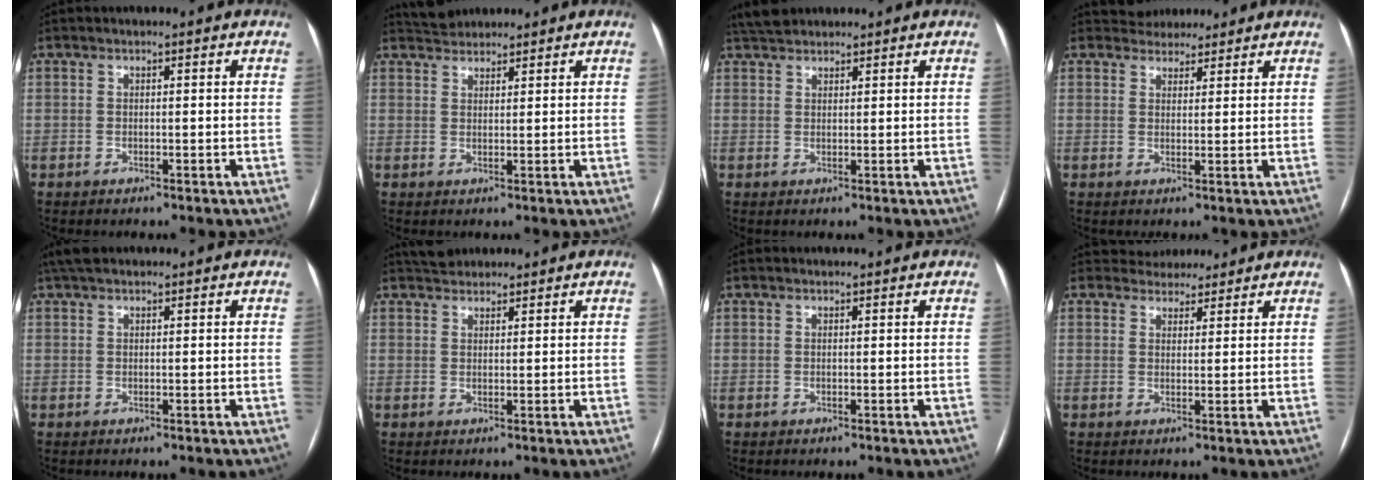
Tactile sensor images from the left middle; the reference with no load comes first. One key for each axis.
{"total": 3.0, "fx": 2.9, "fy": 0.8, "fz": -0.1, "tx": -0.005, "ty": 0.019, "tz": 0.053}
{"total": 3.8, "fx": 3.4, "fy": 1.2, "fz": 0.9, "tx": -0.021, "ty": 0.024, "tz": 0.064}
{"total": 3.9, "fx": 3.5, "fy": 1.7, "fz": -0.1, "tx": 0.005, "ty": 0.015, "tz": 0.051}
{"total": 3.3, "fx": 2.7, "fy": 1.1, "fz": 1.6, "tx": -0.033, "ty": 0.027, "tz": 0.050}
{"total": 3.1, "fx": 2.8, "fy": 1.1, "fz": 0.3, "tx": -0.008, "ty": 0.021, "tz": 0.048}
{"total": 1.3, "fx": 1.3, "fy": 0.2, "fz": 0.3, "tx": -0.009, "ty": 0.008, "tz": 0.016}
{"total": 4.5, "fx": 4.1, "fy": 1.8, "fz": -0.1, "tx": 0.006, "ty": 0.012, "tz": 0.057}